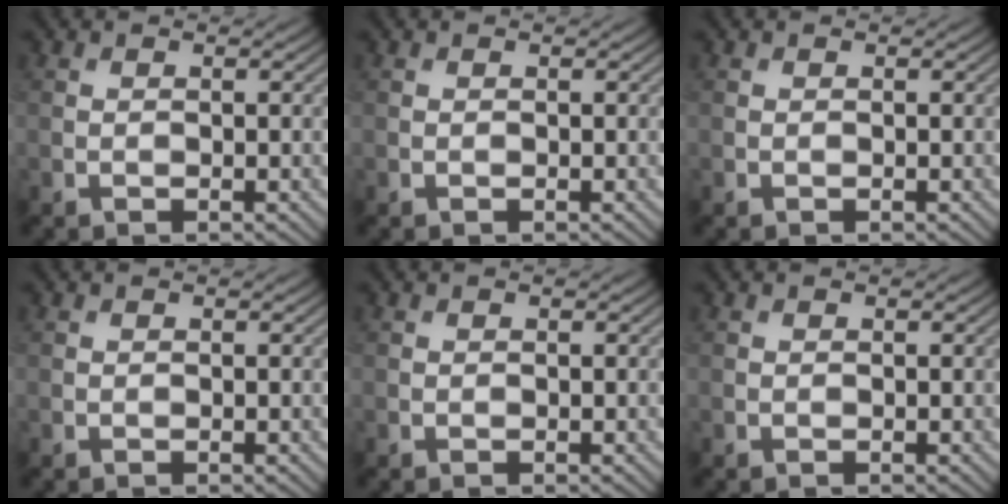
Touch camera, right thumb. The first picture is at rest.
{"total": 0.0}
{"total": 0.0}
{"total": 0.0}
{"total": 0.0}
{"total": 0.0}